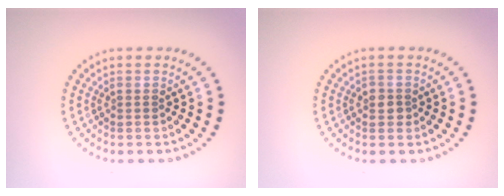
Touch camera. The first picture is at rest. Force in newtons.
{"total": 1.3, "press": 1.3, "slide": 0.4}